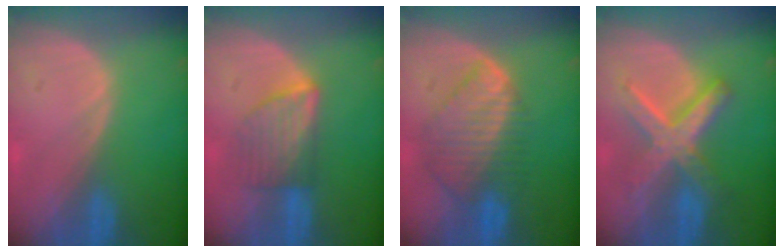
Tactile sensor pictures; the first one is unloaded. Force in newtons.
{"total": 5.8, "press": 5.6, "slide": 1.5}
{"total": 8.5, "press": 7.6, "slide": 3.9}
{"total": 8.2, "press": 8.2, "slide": 0.7}